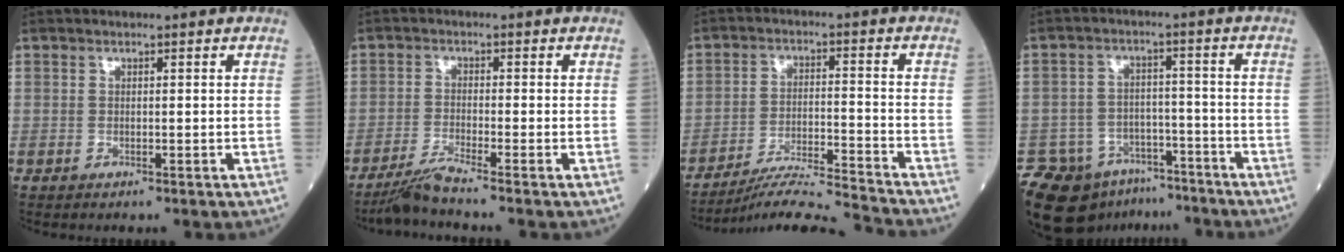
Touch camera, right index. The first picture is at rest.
{"total": 4.0, "force": [-3.4, -1.4, 1.5], "torque": [-0.041, -0.021, -0.073]}
{"total": 10.8, "force": [-10.3, -2.4, 2.3], "torque": [-0.031, -0.004, -0.181]}
{"total": 12.6, "force": [-9.4, 7.7, 3.3], "torque": [-0.068, 0.024, -0.136]}